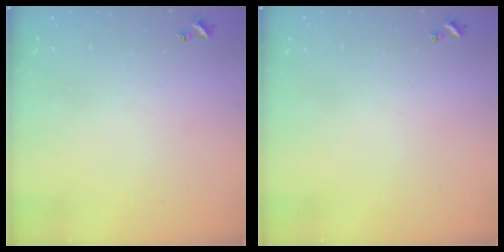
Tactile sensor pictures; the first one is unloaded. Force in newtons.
{"total": 0.0}